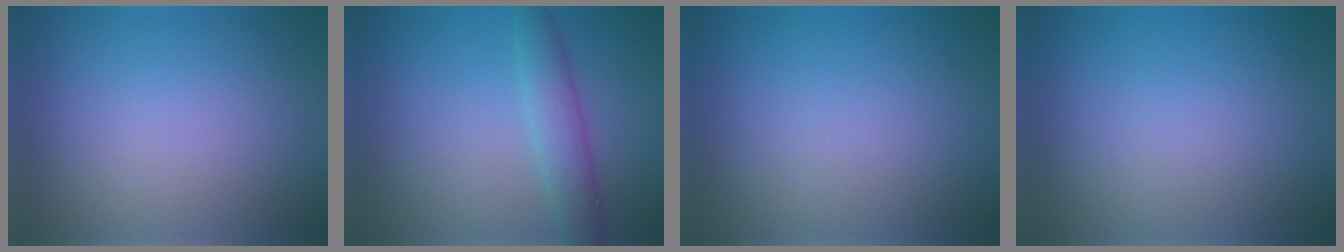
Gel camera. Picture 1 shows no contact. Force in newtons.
{"total": 3.4, "press": 3.4, "slide": 0.1}
{"total": 0.0}
{"total": 0.0}